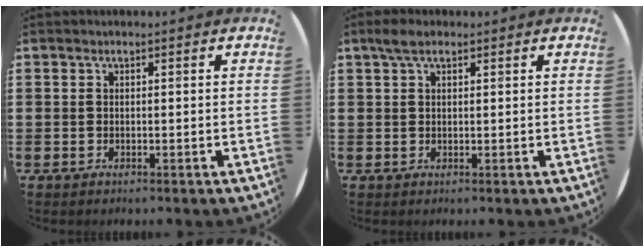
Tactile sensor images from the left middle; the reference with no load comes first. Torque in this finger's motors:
{"motor_torque": [0.71, -0.65, 0.07, 0.03]}